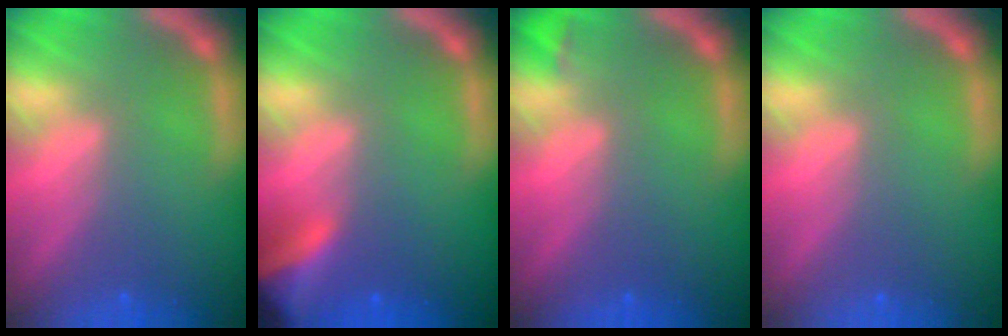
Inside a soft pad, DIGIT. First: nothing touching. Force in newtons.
{"total": 6.5}
{"total": 0.9}
{"total": 0.0}